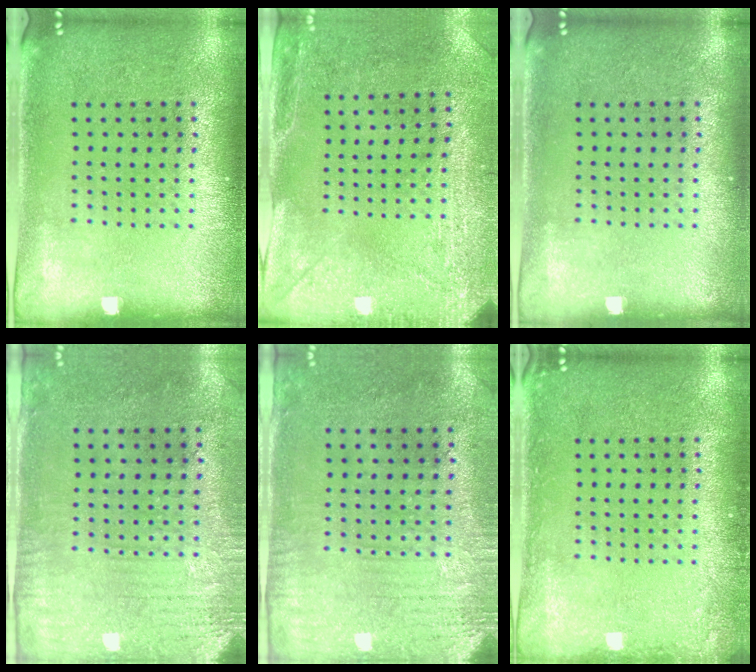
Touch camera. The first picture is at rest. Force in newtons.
{"total": 3.0, "press": 2.4, "slide": 1.8}
{"total": 0.0}
{"total": 3.2, "press": 2.5, "slide": 1.9}
{"total": 3.2, "press": 2.5, "slide": 1.9}
{"total": 1.2, "press": 1.2, "slide": 0.2}